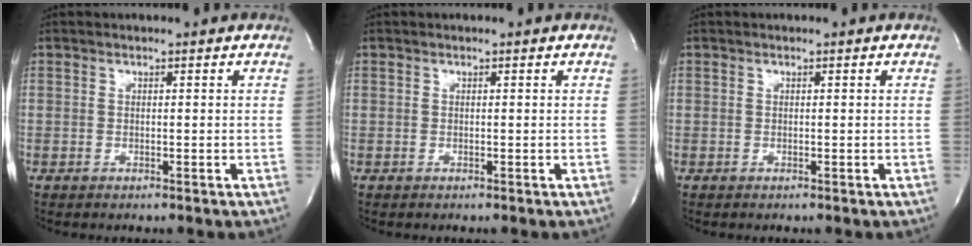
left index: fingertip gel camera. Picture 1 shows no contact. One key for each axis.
{"total": 0.0}
{"total": 0.0}